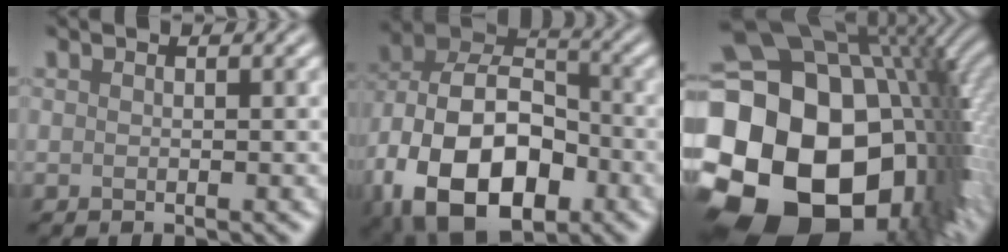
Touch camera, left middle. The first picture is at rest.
{"total": 15.6, "force": [-5.8, 9.7, 10.7], "torque": [-0.213, -0.023, -0.109]}
{"total": 23.7, "force": [-5.2, 17.0, 15.7], "torque": [-0.275, -0.021, -0.110]}